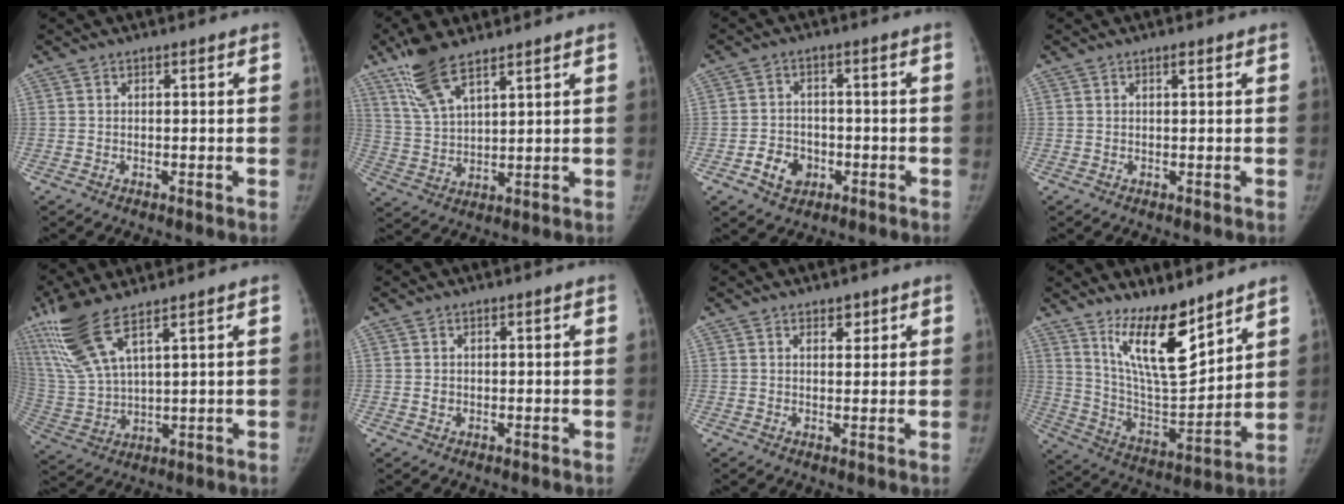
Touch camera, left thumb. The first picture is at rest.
{"total": 10.0, "force": [6.9, 3.5, 6.3], "torque": [-0.117, -0.024, 0.145]}
{"total": 6.1, "force": [-2.5, 4.9, 2.8], "torque": [-0.027, 0.016, -0.037]}
{"total": 0.6, "force": [0.3, 0.2, 0.5], "torque": [-0.003, 0.001, 0.003]}
{"total": 13.4, "force": [8.3, 3.9, 9.8], "torque": [-0.222, -0.025, 0.180]}
{"total": 1.2, "force": [-0.1, 1.1, 0.5], "torque": [-0.004, 0.002, 0.000]}
{"total": 2.0, "force": [1.2, 1.4, 0.8], "torque": [0.010, -0.005, 0.016]}
{"total": 15.0, "force": [10.5, 4.4, 9.8], "torque": [-0.131, -0.086, 0.200]}